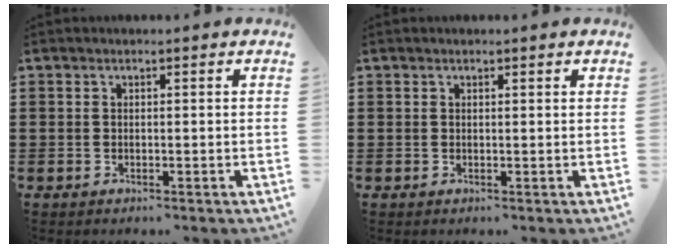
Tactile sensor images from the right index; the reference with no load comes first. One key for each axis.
{"total": 0.0}